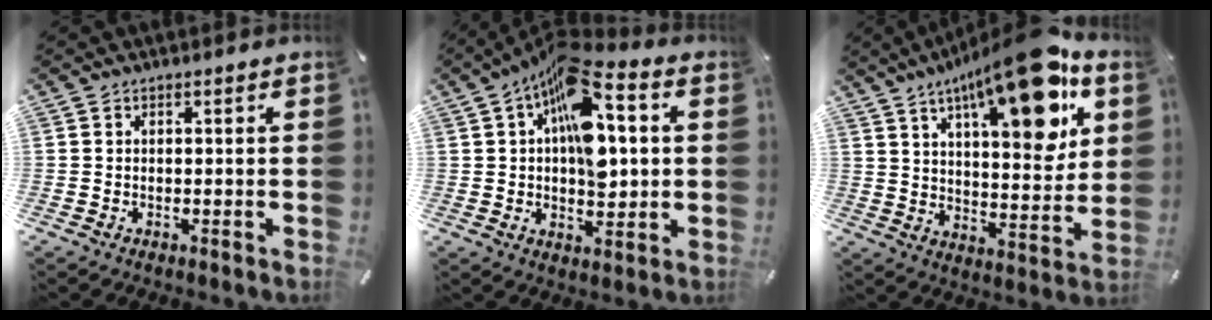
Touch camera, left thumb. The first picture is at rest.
{"total": 16.5, "force": [4.7, 9.0, 12.9], "torque": [-0.192, -0.026, 0.078]}
{"total": 22.9, "force": [13.1, 7.8, 17.1], "torque": [-0.244, -0.079, 0.206]}